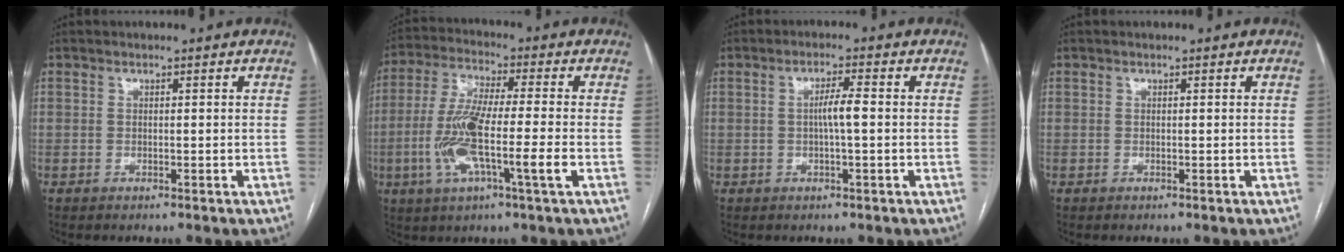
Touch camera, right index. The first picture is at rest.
{"total": 12.5, "force": [-3.1, 0.8, 12.1], "torque": [-0.242, -0.004, -0.062]}
{"total": 3.4, "force": [-0.1, 0.0, 3.3], "torque": [-0.061, 0.002, -0.003]}
{"total": 0.0}